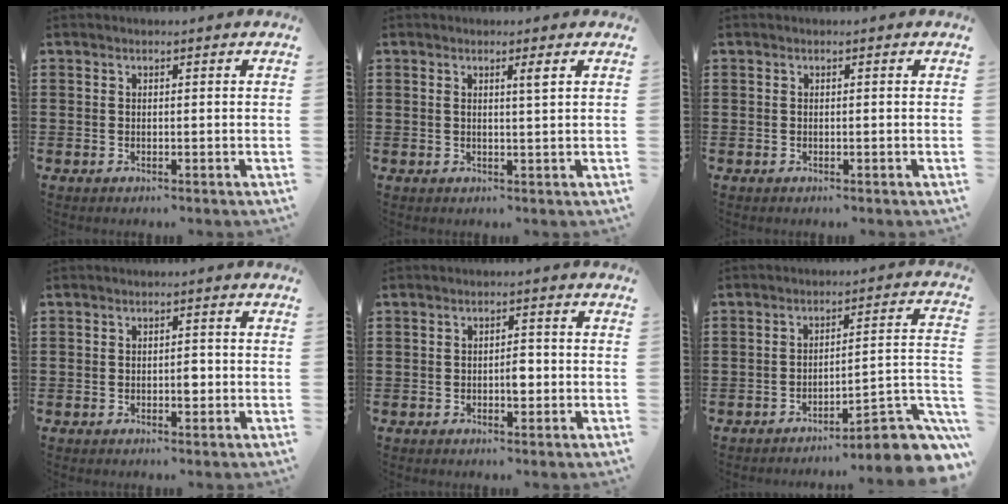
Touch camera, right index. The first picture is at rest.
{"total": 1.5, "force": [0.6, -0.2, 1.4], "torque": [-0.027, -0.002, 0.008]}
{"total": 0.0}
{"total": 2.2, "force": [-0.5, 1.1, 1.9], "torque": [-0.035, 0.002, -0.009]}
{"total": 2.6, "force": [-0.5, 1.0, 2.3], "torque": [-0.035, -0.002, -0.011]}
{"total": 6.0, "force": [-4.7, 0.7, 3.8], "torque": [-0.050, -0.018, -0.092]}